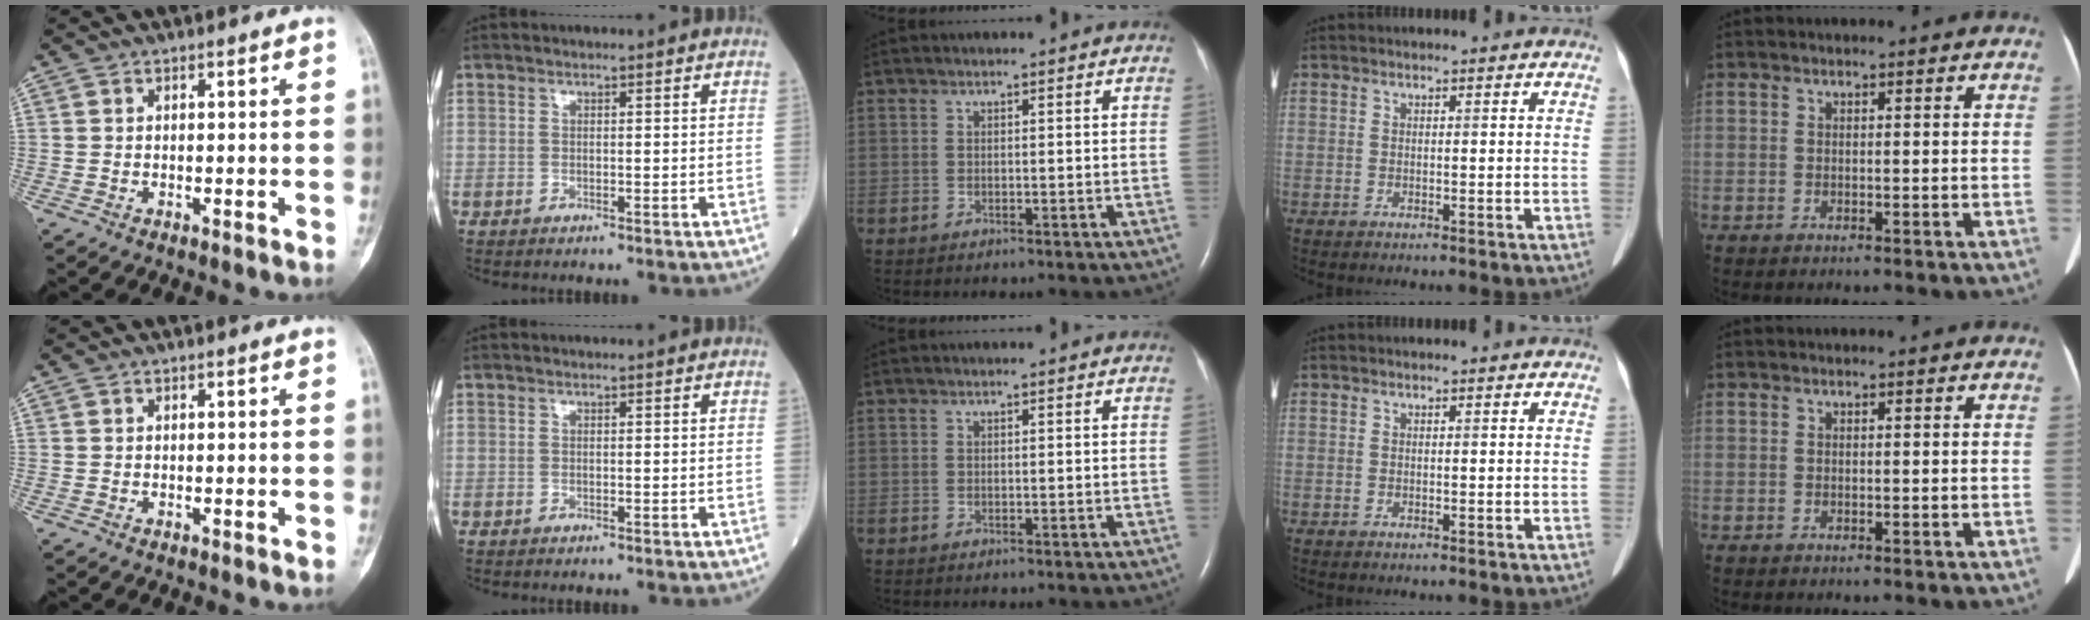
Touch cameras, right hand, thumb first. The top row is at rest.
{}